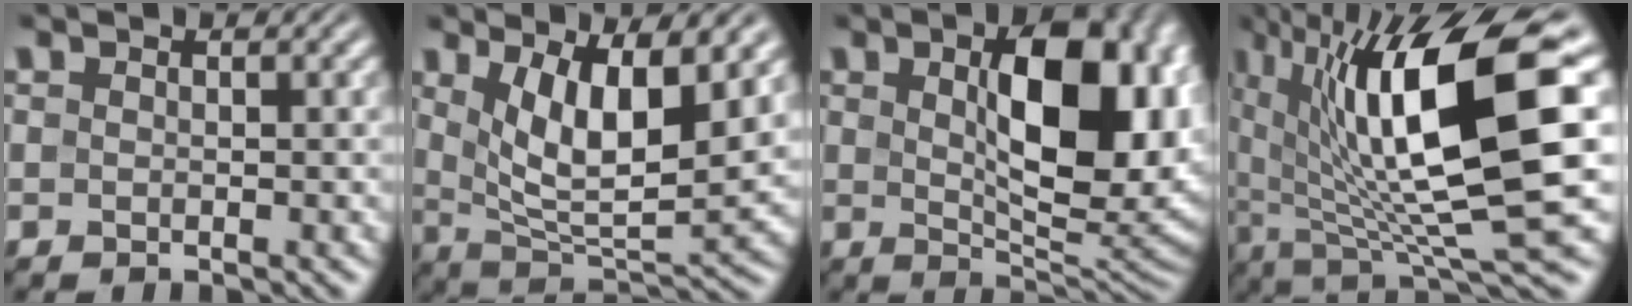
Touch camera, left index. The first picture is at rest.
{"total": 8.1, "force": [2.9, 2.9, 7.0], "torque": [-0.135, -0.019, 0.056]}
{"total": 12.2, "force": [2.3, 5.8, 10.6], "torque": [-0.146, -0.004, 0.046]}
{"total": 14.9, "force": [3.5, 3.9, 14.0], "torque": [-0.239, -0.005, 0.067]}